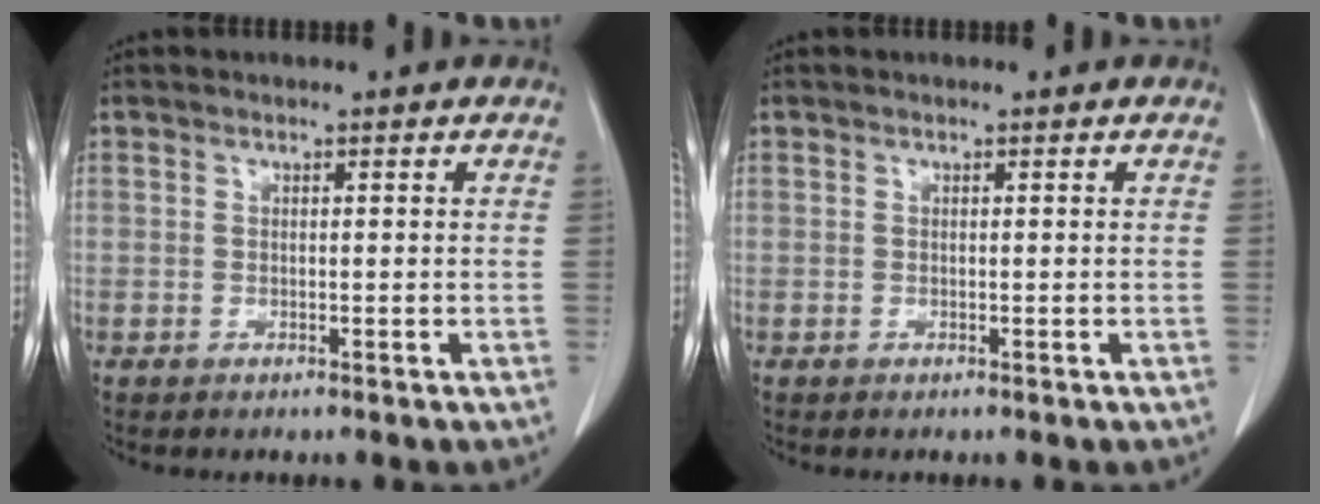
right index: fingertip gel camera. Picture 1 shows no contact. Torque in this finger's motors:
{"motor_torque": [0.00, 0.00, 0.02, 0.00]}